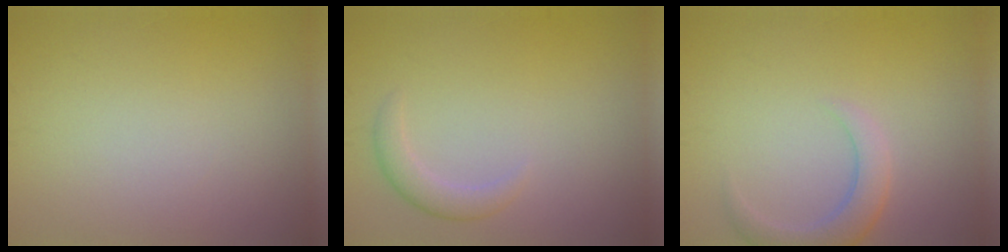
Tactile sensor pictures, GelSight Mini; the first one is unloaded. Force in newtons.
{"total": 1.8, "press": 1.8, "slide": 0.3}
{"total": 3.0, "press": 3.0, "slide": 0.3}